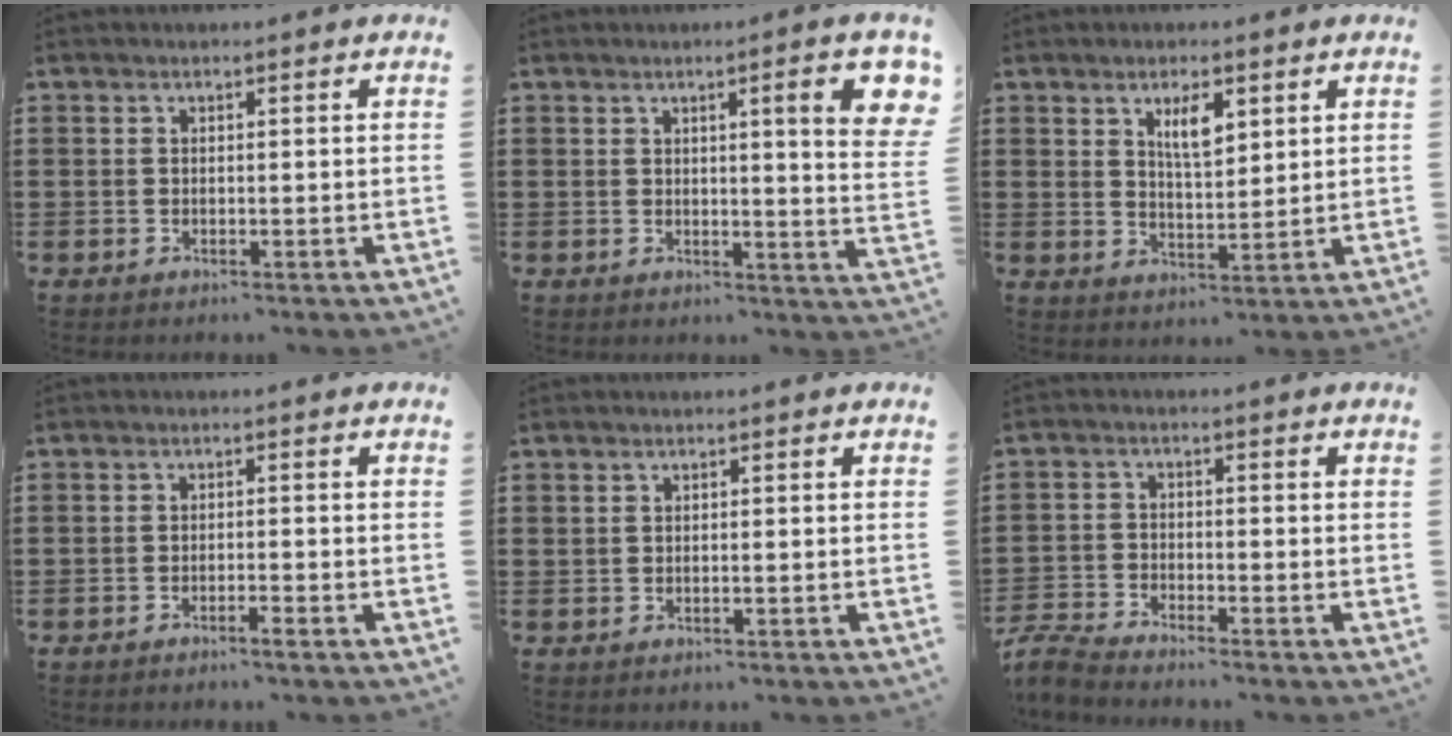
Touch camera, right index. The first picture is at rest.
{"total": 8.0, "force": [3.0, 0.9, 7.3], "torque": [-0.108, -0.006, 0.042]}
{"total": 4.6, "force": [2.4, 1.6, 3.6], "torque": [-0.069, 0.003, 0.038]}
{"total": 1.3, "force": [-1.1, 0.0, 0.7], "torque": [-0.014, -0.002, -0.021]}
{"total": 0.0}
{"total": 3.7, "force": [-3.7, 0.1, 0.6], "torque": [-0.035, -0.008, -0.081]}